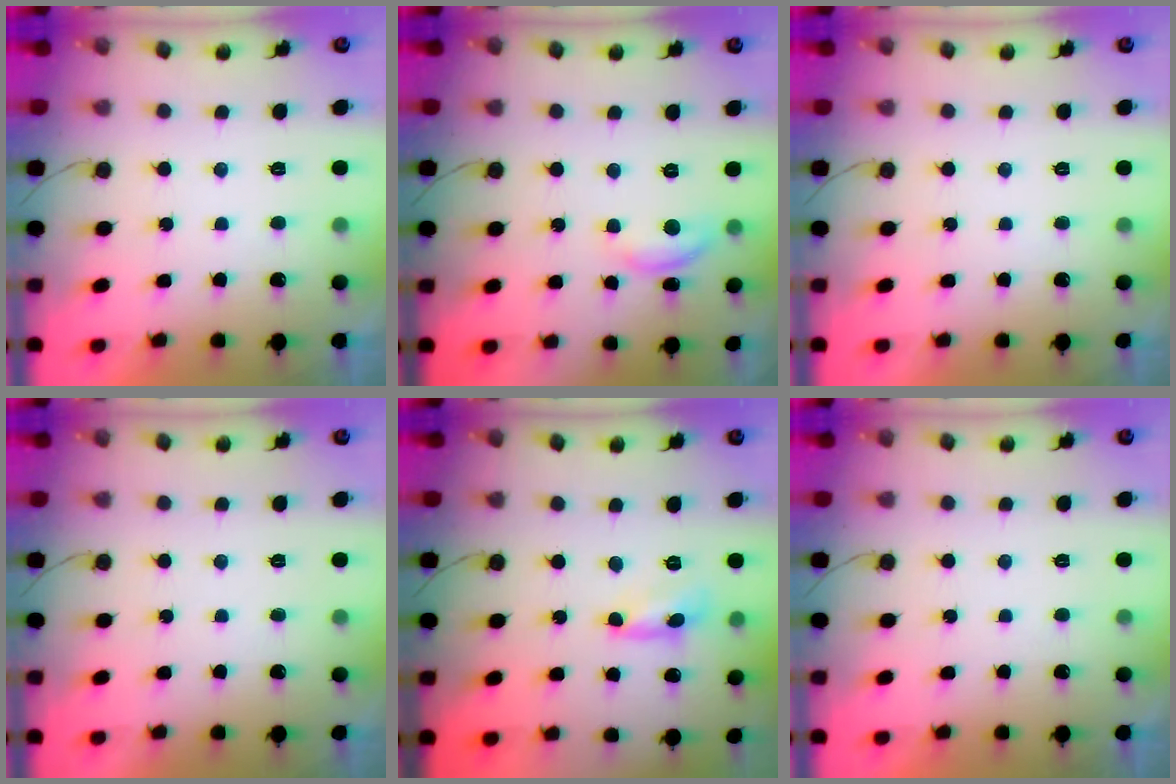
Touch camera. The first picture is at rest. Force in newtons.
{"total": 7.4, "press": 7.4, "slide": 0.4}
{"total": 0.0}
{"total": 0.0}
{"total": 1.8, "press": 1.8, "slide": 0.2}
{"total": 0.0}